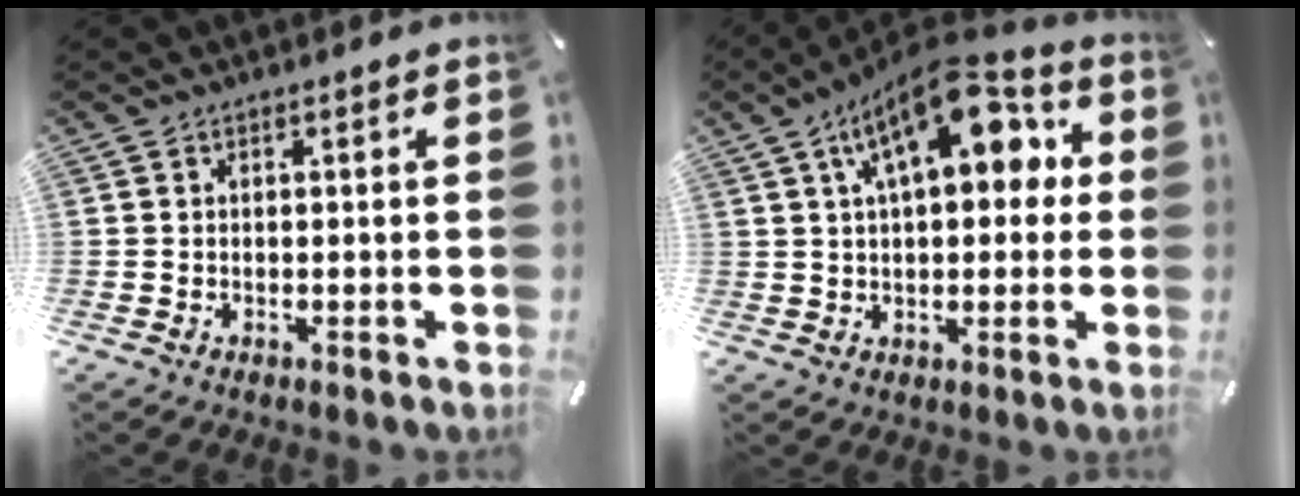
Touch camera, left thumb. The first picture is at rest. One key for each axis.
{"total": 17.2, "fx": 7.0, "fy": 8.4, "fz": 13.2, "tx": -0.200, "ty": -0.011, "tz": 0.114}